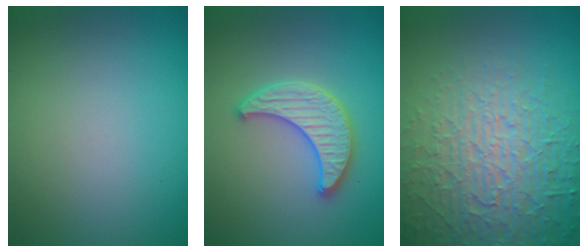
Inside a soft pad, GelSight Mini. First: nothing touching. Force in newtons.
{"total": 3.7, "press": 3.6, "slide": 0.8}
{"total": 6.8, "press": 6.6, "slide": 1.7}